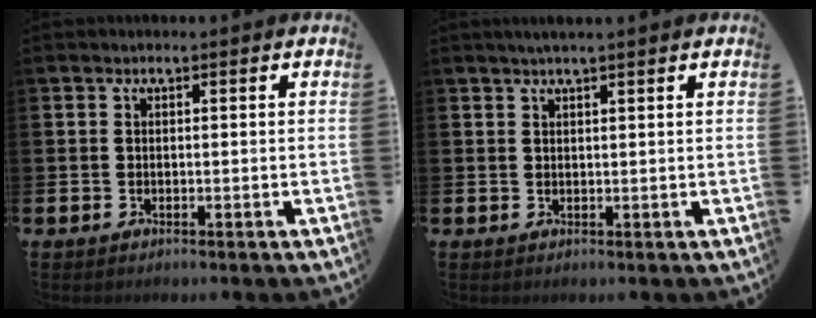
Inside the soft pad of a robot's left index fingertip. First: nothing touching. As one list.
[{"total": 1.6, "force": [1.4, -0.1, 0.8], "torque": [-0.008, -0.001, 0.024]}]